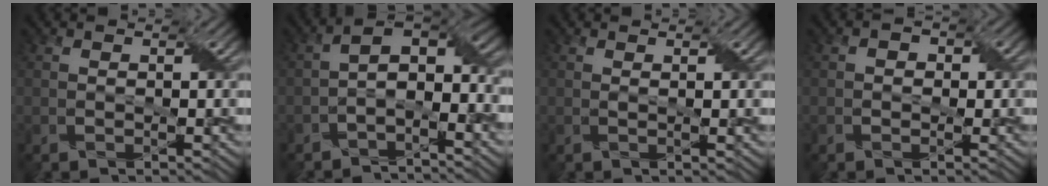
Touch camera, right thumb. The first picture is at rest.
{"total": 6.8, "force": [-2.8, 3.0, 5.4], "torque": [-0.083, 0.004, -0.058]}
{"total": 0.9, "force": [0.4, 0.0, 0.8], "torque": [-0.019, 0.003, 0.005]}
{"total": 1.5, "force": [-0.2, 1.3, 0.8], "torque": [-0.015, -0.002, -0.006]}